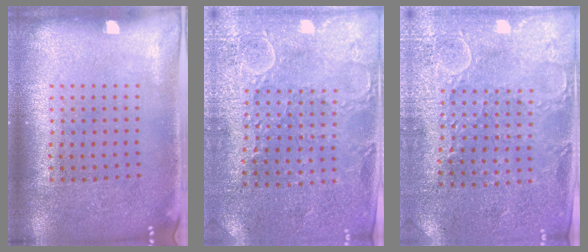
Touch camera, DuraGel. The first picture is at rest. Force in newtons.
{"total": 2.8, "press": 2.7, "slide": 0.7}
{"total": 2.8, "press": 2.7, "slide": 0.7}